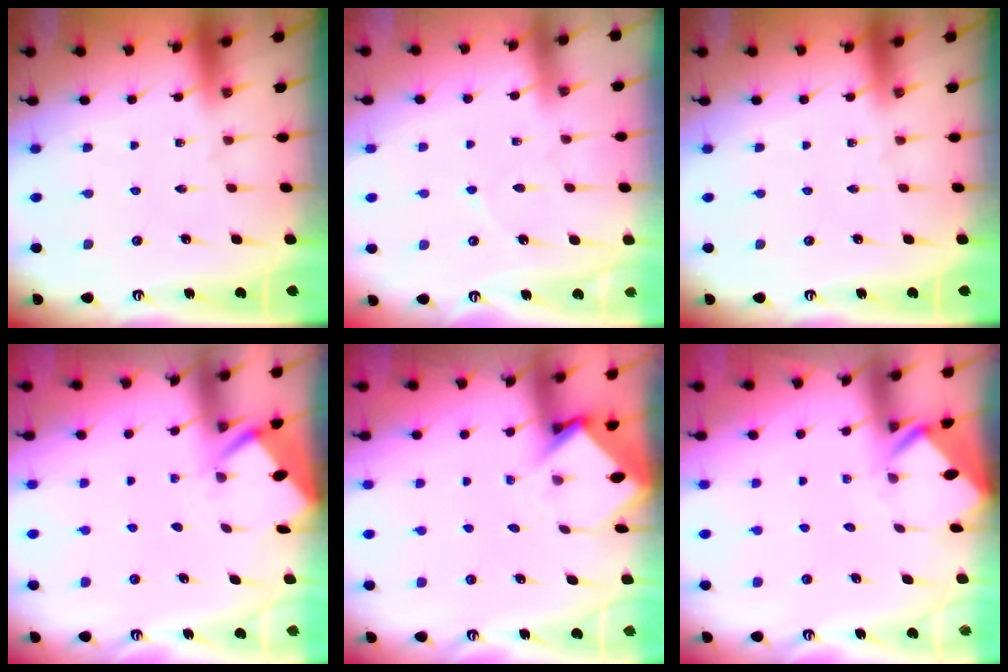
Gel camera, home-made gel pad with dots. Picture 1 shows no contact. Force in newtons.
{"total": 3.3, "press": 3.2, "slide": 0.5}
{"total": 0.0}
{"total": 2.6, "press": 2.6, "slide": 0.3}
{"total": 3.7, "press": 3.7, "slide": 0.3}
{"total": 3.9, "press": 3.9, "slide": 0.3}